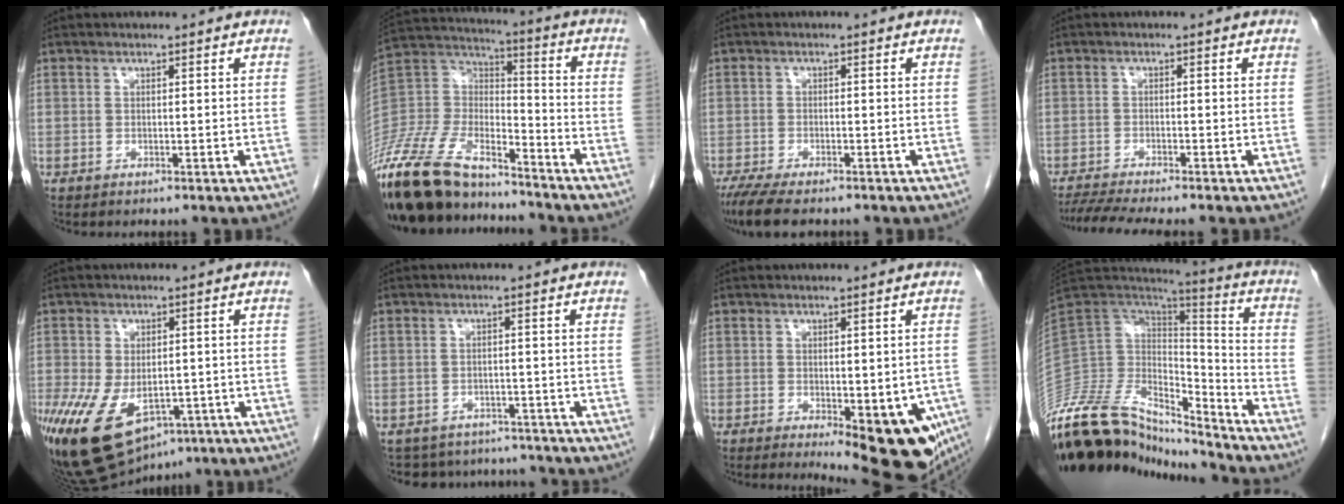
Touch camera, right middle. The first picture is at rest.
{"total": 24.1, "force": [-20.2, 7.5, 10.9], "torque": [-0.275, -0.018, -0.368]}
{"total": 7.6, "force": [-6.0, 1.8, 4.3], "torque": [-0.073, -0.016, -0.097]}
{"total": 7.0, "force": [-6.2, -0.3, 3.3], "torque": [-0.052, -0.015, -0.102]}
{"total": 16.7, "force": [-7.7, 10.0, 11.0], "torque": [-0.236, -0.019, -0.105]}
{"total": 9.1, "force": [-8.3, 3.7, 0.9], "torque": [-0.014, 0.017, -0.099]}
{"total": 13.3, "force": [-5.5, 5.0, 11.1], "torque": [-0.100, -0.014, -0.060]}
{"total": 27.7, "force": [-25.0, 7.9, 8.9], "torque": [-0.230, 0.016, -0.414]}